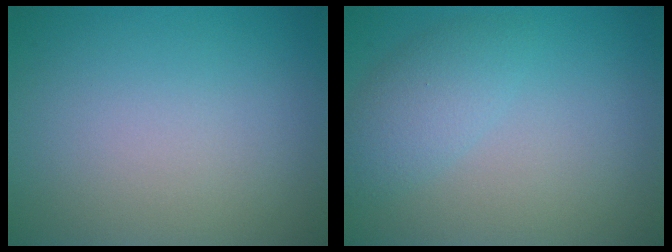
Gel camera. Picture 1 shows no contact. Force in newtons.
{"total": 2.8, "press": 2.8, "slide": 0.1}